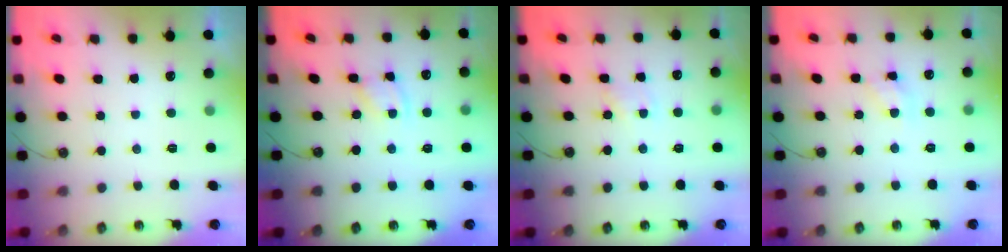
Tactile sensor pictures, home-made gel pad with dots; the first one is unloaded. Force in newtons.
{"total": 1.9, "press": 1.8, "slide": 0.3}
{"total": 2.0, "press": 2.0, "slide": 0.2}
{"total": 7.3, "press": 7.3, "slide": 0.2}